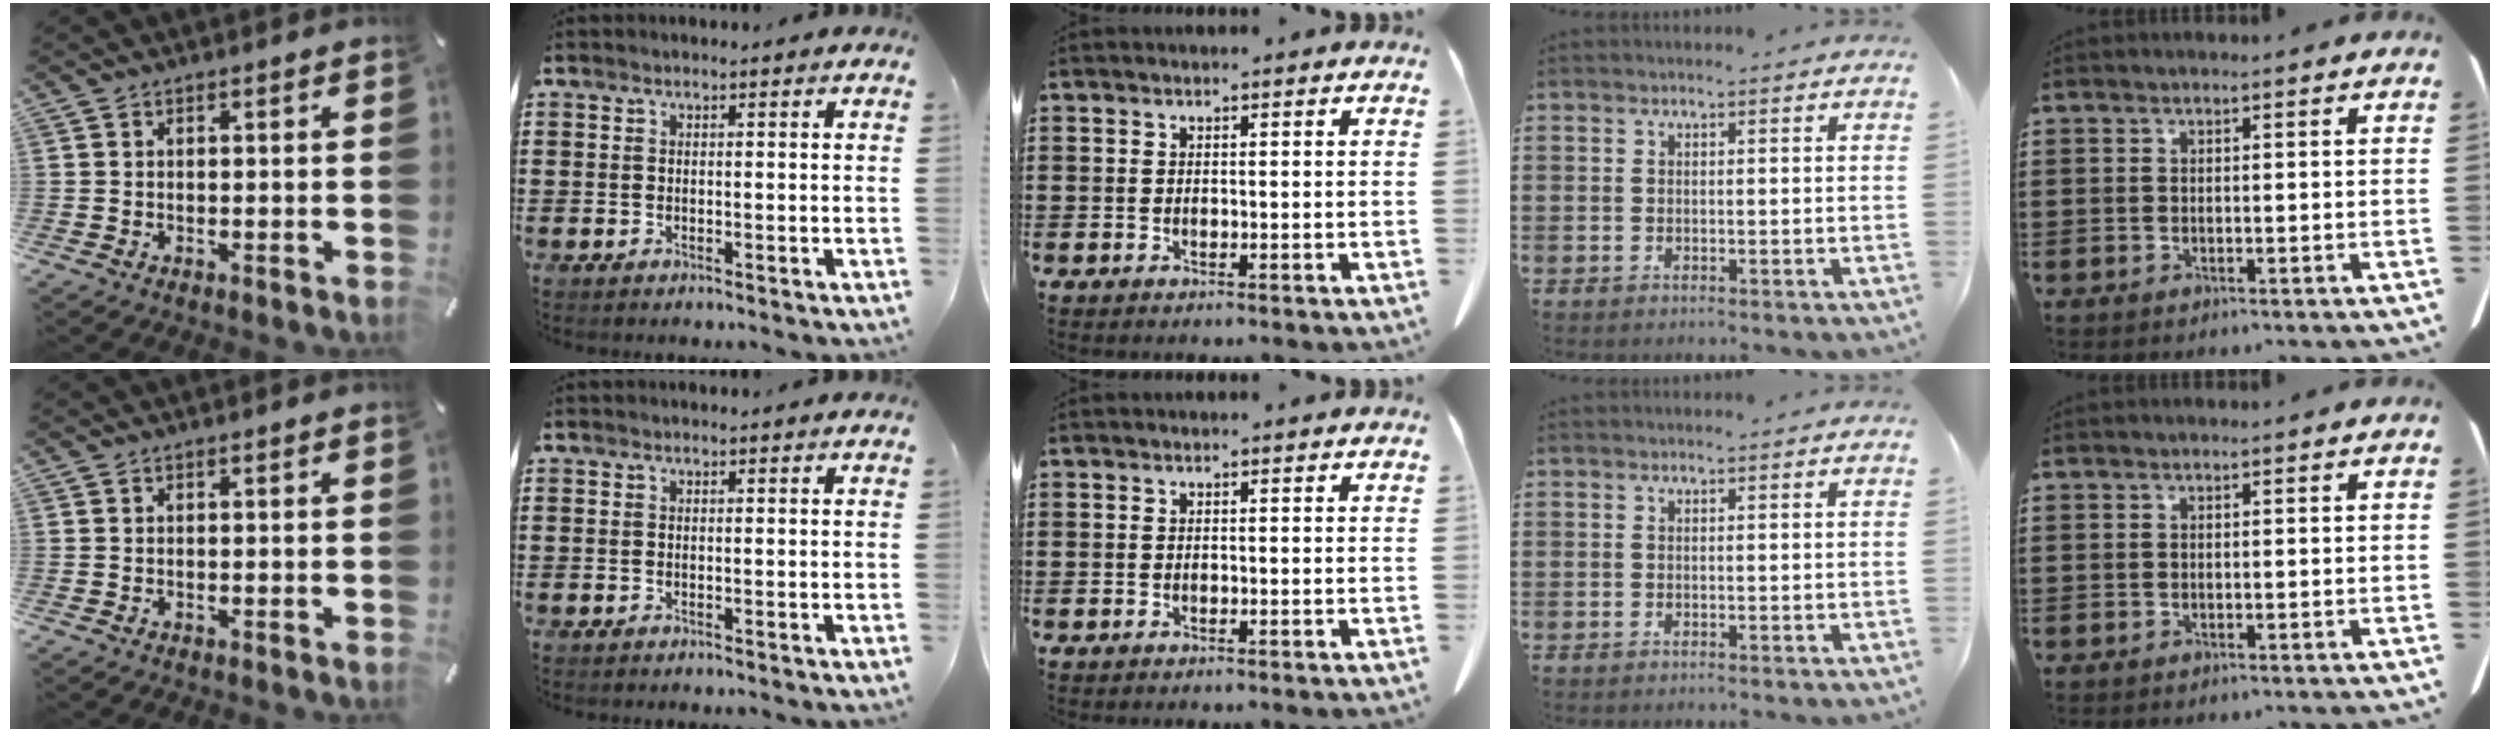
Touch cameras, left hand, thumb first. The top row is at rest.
{}